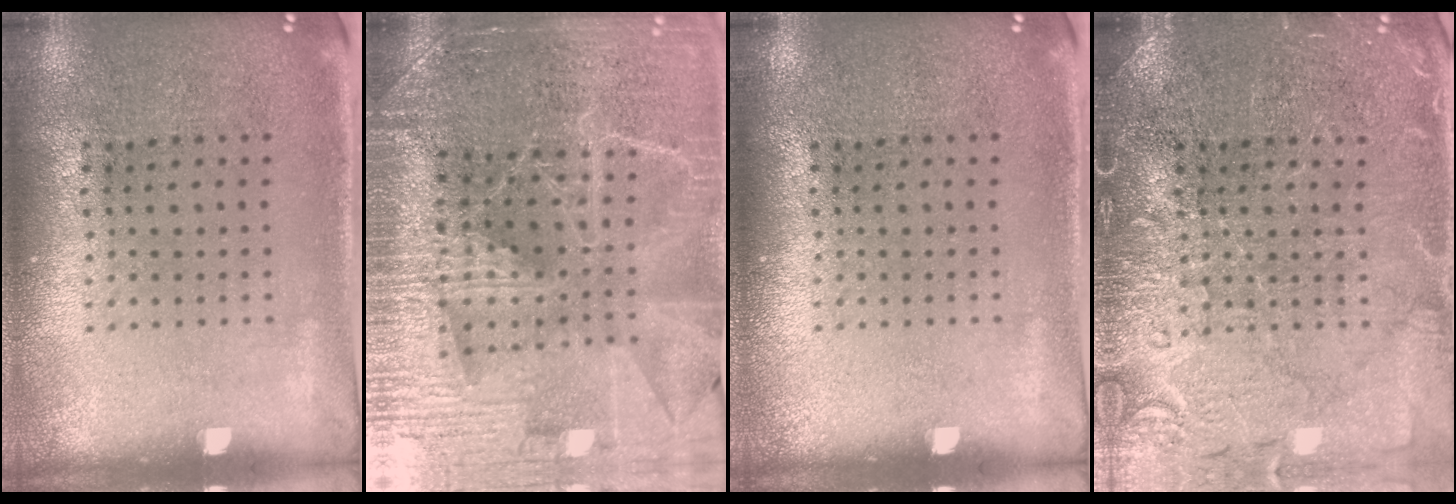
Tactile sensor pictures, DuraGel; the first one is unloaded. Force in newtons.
{"total": 4.0, "press": 3.8, "slide": 1.1}
{"total": 0.0}
{"total": 4.8, "press": 4.7, "slide": 0.8}